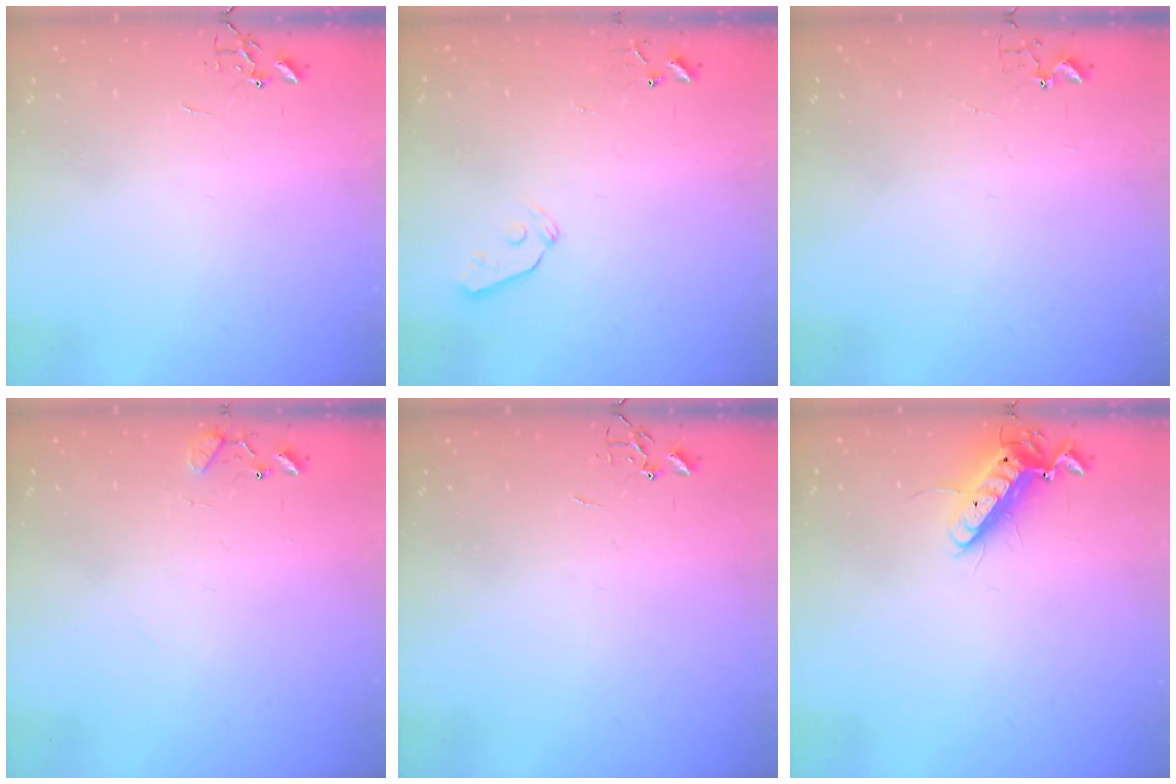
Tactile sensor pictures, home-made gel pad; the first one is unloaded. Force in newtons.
{"total": 5.2, "press": 5.2, "slide": 0.6}
{"total": 3.7, "press": 3.6, "slide": 0.5}
{"total": 8.4, "press": 8.4, "slide": 0.7}
{"total": 0.0}
{"total": 11.9, "press": 11.7, "slide": 2.2}